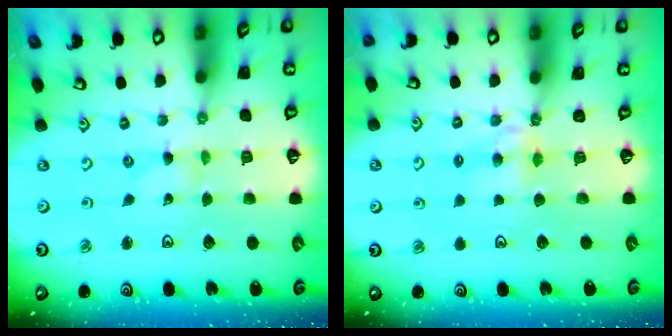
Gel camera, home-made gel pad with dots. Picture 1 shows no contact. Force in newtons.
{"total": 4.5, "press": 4.5, "slide": 0.4}